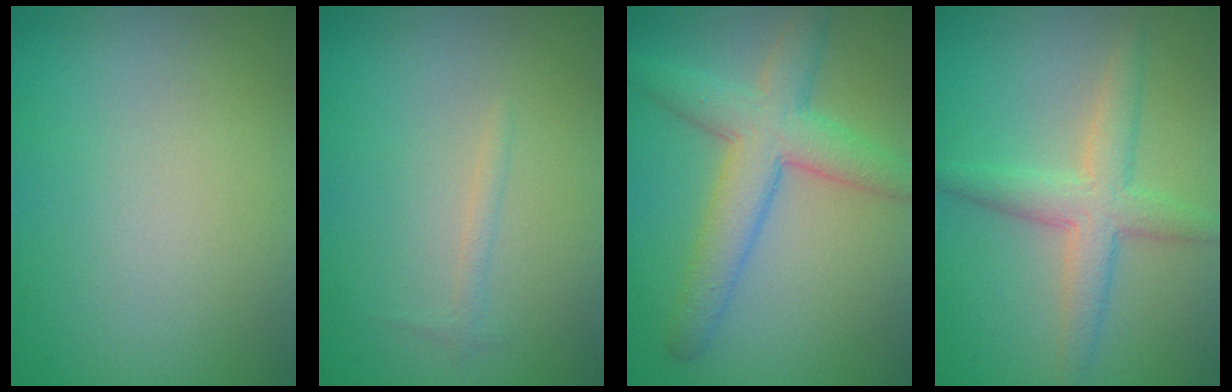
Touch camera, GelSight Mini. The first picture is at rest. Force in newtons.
{"total": 0.8, "press": 0.8, "slide": 0.0}
{"total": 5.9, "press": 5.9, "slide": 0.0}
{"total": 4.0, "press": 4.0, "slide": 0.1}